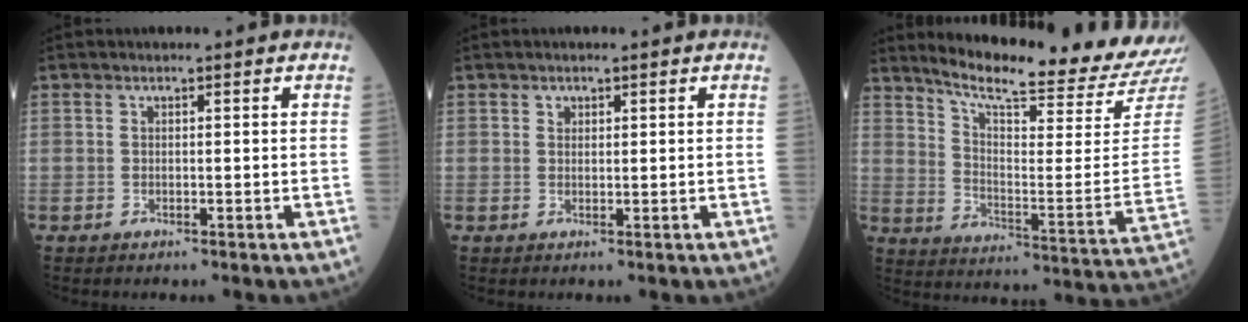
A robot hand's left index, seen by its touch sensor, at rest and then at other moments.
{"total": 0.8, "force": [0.5, 0.6, 0.2], "torque": [-0.003, -0.004, 0.008]}
{"total": 22.0, "force": [20.7, -1.4, 7.1], "torque": [-0.130, -0.118, 0.279]}